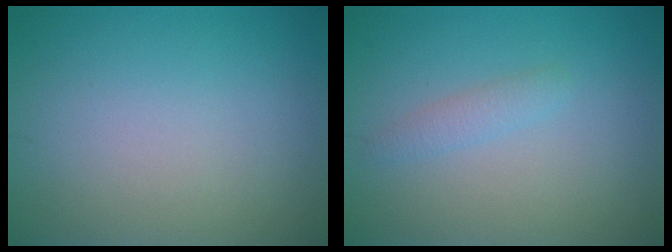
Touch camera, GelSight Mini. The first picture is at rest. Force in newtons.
{"total": 1.3, "press": 1.3, "slide": 0.0}